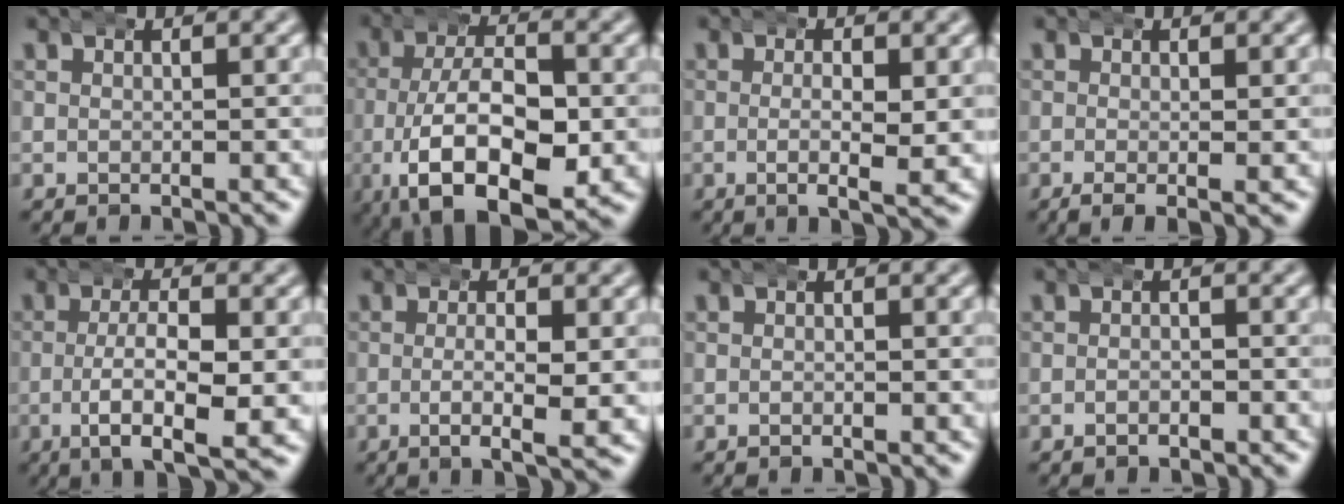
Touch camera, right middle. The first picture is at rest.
{"total": 12.4, "force": [-4.7, 6.9, 9.2], "torque": [-0.192, -0.052, -0.050]}
{"total": 3.8, "force": [-0.5, 0.6, 3.7], "torque": [-0.054, -0.005, -0.009]}
{"total": 1.9, "force": [-1.0, 0.2, 1.6], "torque": [-0.028, -0.005, -0.017]}
{"total": 6.6, "force": [-2.5, 1.8, 5.9], "torque": [-0.094, -0.016, -0.031]}
{"total": 4.3, "force": [-1.0, 0.6, 4.2], "torque": [-0.062, -0.006, -0.015]}
{"total": 0.5, "force": [-0.3, 0.2, 0.3], "torque": [-0.005, 0.003, -0.008]}
{"total": 1.1, "force": [-1.0, 0.5, 0.4], "torque": [-0.001, 0.000, -0.020]}